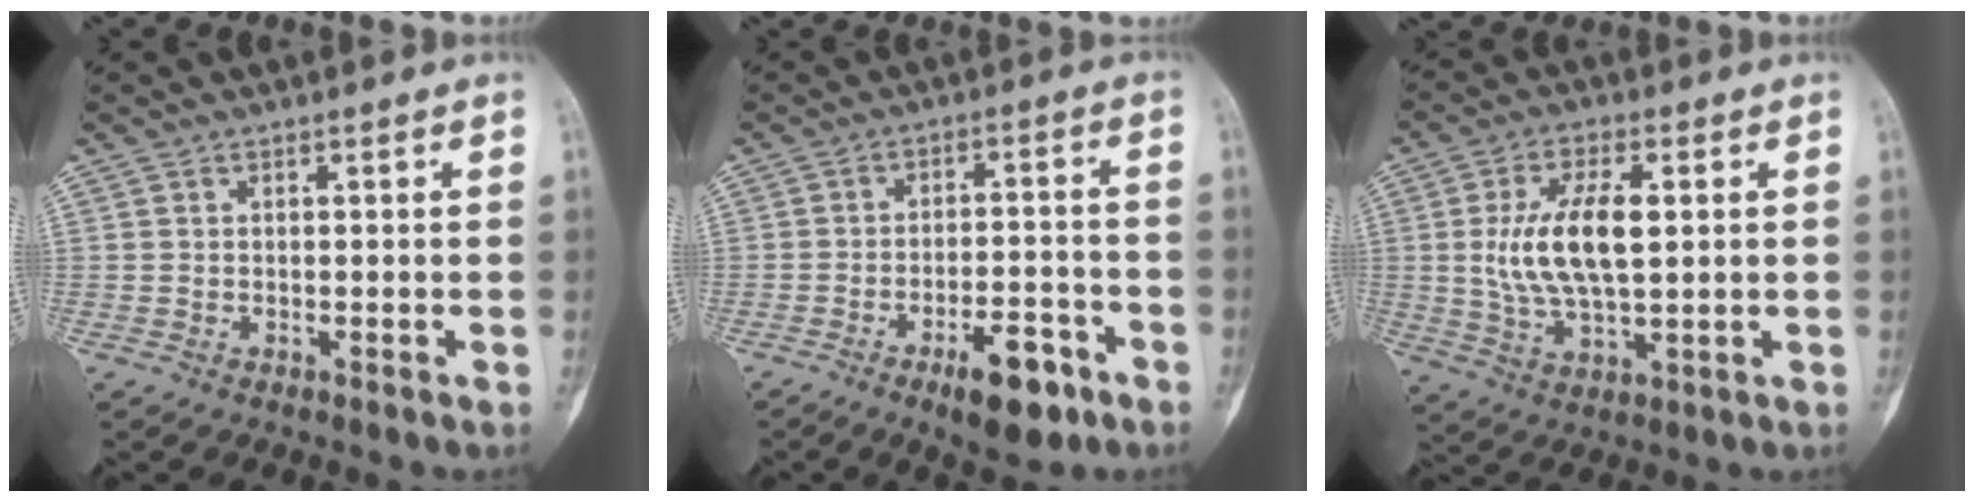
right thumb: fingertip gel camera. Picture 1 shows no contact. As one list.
[{"total": 9.8, "force": [-5.5, 3.8, 7.2], "torque": [-0.095, 0.032, -0.080]}, {"total": 13.0, "force": [1.6, 5.8, 11.5], "torque": [-0.218, -0.002, 0.033]}]